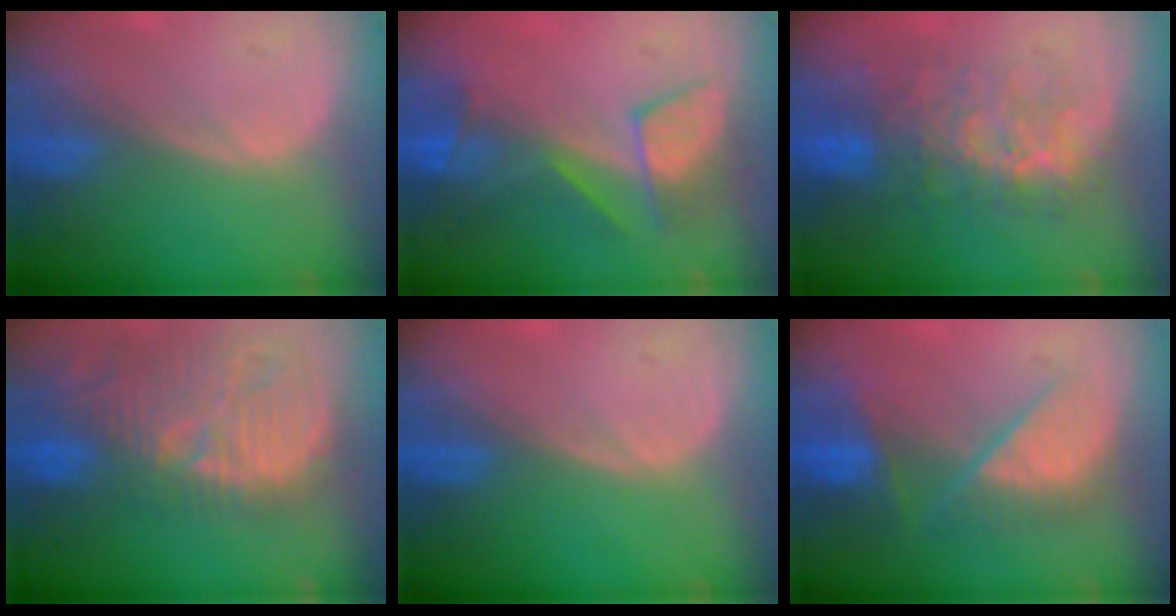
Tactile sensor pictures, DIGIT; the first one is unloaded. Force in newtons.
{"total": 7.7, "press": 7.3, "slide": 2.6}
{"total": 8.9, "press": 8.5, "slide": 2.8}
{"total": 14.3, "press": 12.9, "slide": 6.2}
{"total": 0.0}
{"total": 8.8, "press": 8.0, "slide": 3.8}